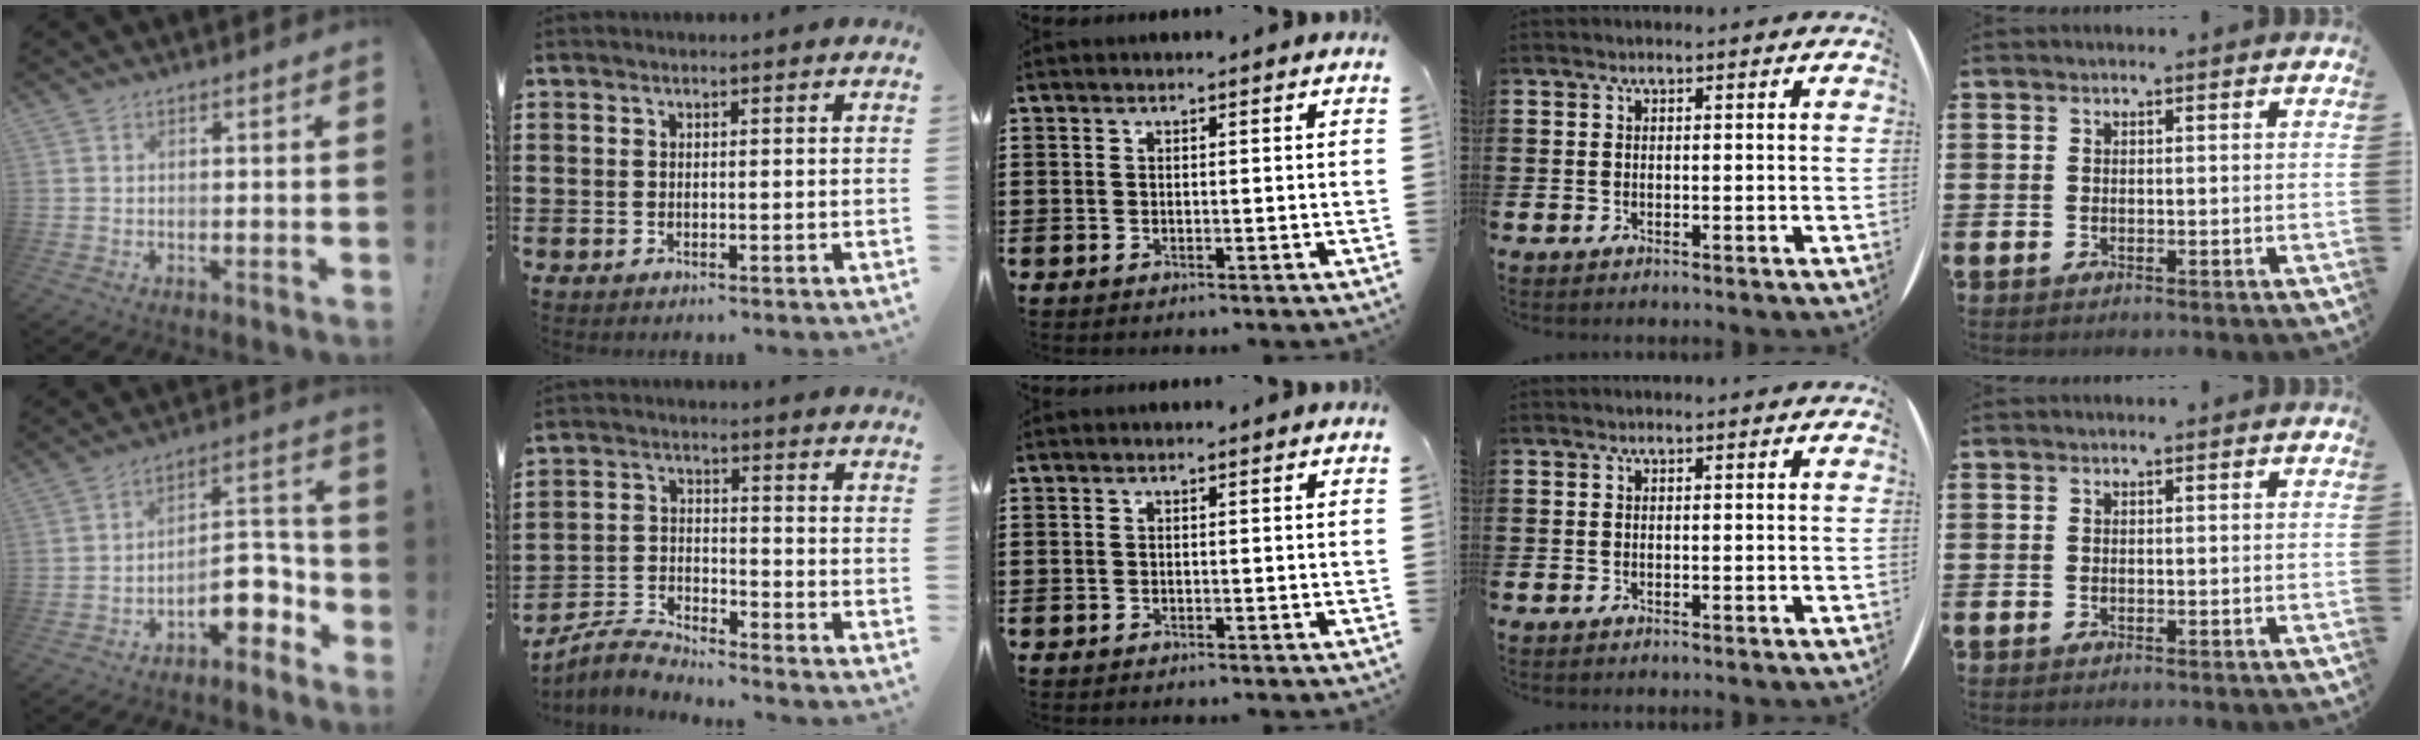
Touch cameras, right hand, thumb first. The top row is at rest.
{"thumb": {"total": 12.7, "force": [-6.3, 6.6, 8.8], "torque": [-0.113, 0.039, -0.096]}, "index": {"total": 3.9, "force": [-3.9, 0.3, 0.4], "torque": [-0.027, 0.002, -0.086]}}